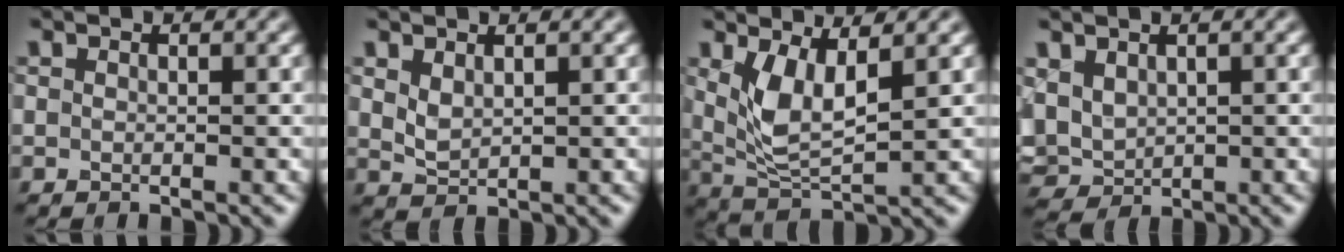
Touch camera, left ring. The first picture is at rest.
{"total": 1.6, "force": [1.0, 0.8, 1.0], "torque": [-0.024, -0.003, 0.026]}
{"total": 4.5, "force": [1.5, 1.8, 3.9], "torque": [-0.088, -0.008, 0.037]}
{"total": 3.6, "force": [0.8, 2.8, 2.2], "torque": [-0.055, -0.005, 0.020]}